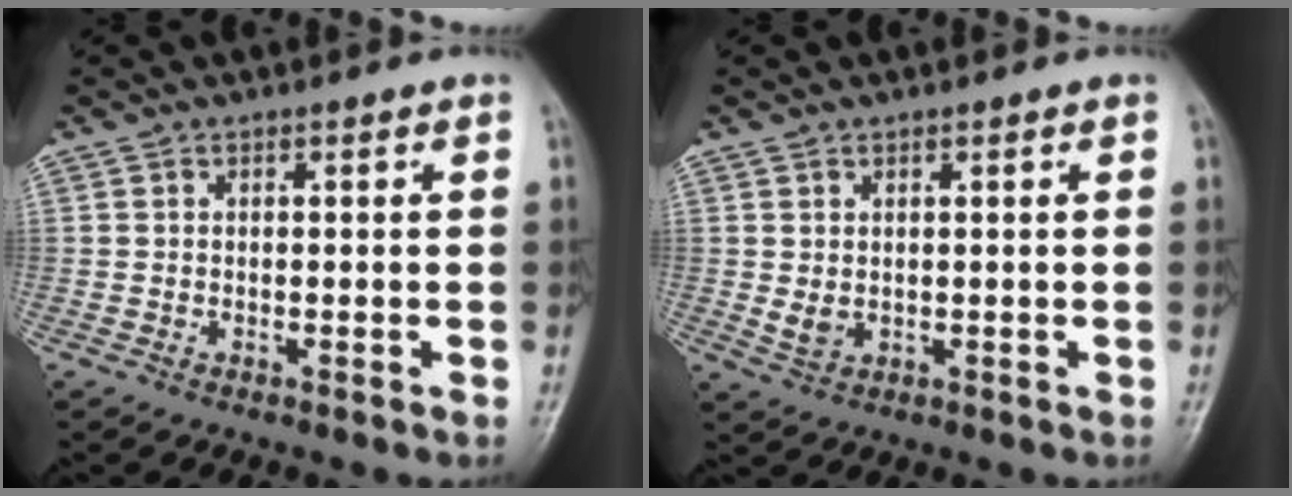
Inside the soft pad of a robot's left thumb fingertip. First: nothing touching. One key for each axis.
{"total": 2.5, "fx": 0.5, "fy": 1.5, "fz": 1.9, "tx": -0.027, "ty": -0.007, "tz": 0.017}